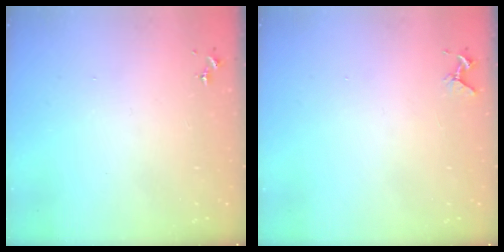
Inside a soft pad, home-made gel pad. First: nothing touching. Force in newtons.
{"total": 4.2, "press": 4.2, "slide": 0.4}